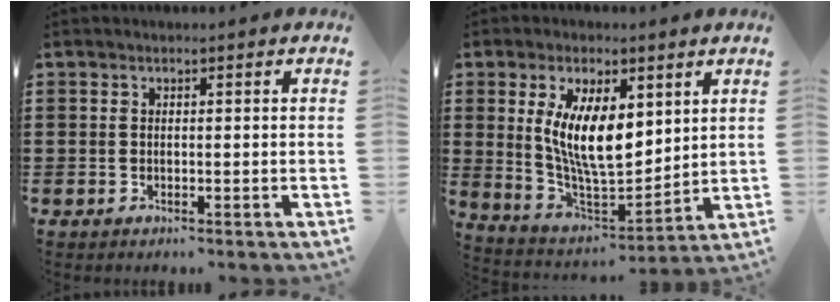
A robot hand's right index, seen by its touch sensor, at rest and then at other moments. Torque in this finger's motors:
{"motor_torque": [2.14, 0.00, 1.05, 0.21]}